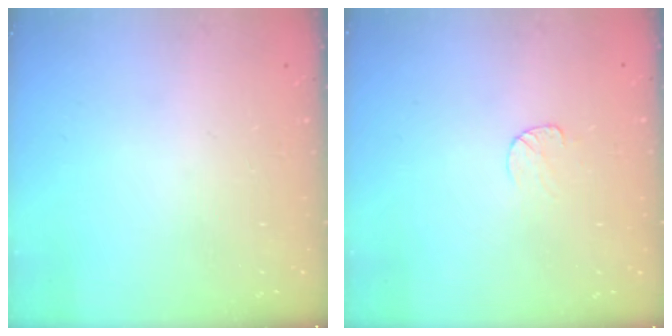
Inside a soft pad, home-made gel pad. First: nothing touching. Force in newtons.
{"total": 4.4, "press": 4.4, "slide": 0.4}